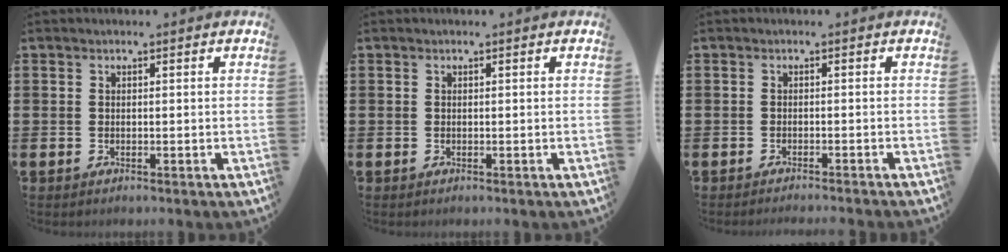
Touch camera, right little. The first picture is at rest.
{"total": 0.0}
{"total": 0.9, "force": [-0.8, -0.3, 0.0], "torque": [0.001, 0.000, -0.018]}